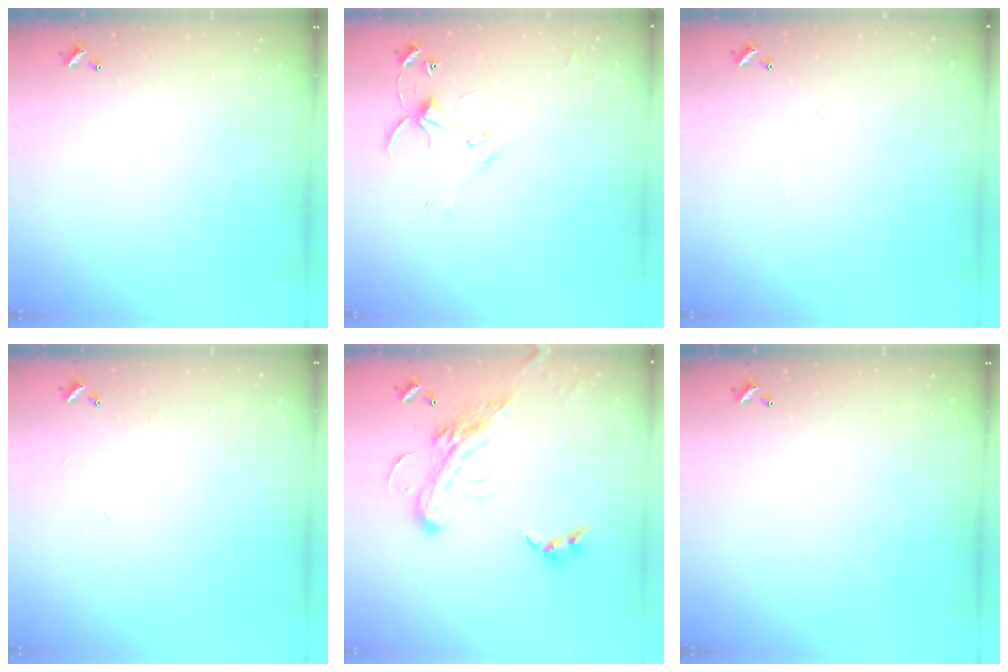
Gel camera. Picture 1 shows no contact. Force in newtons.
{"total": 2.8, "press": 2.8, "slide": 0.4}
{"total": 1.5, "press": 1.3, "slide": 0.6}
{"total": 2.1, "press": 2.1, "slide": 0.6}
{"total": 5.4, "press": 5.2, "slide": 1.4}
{"total": 0.0}